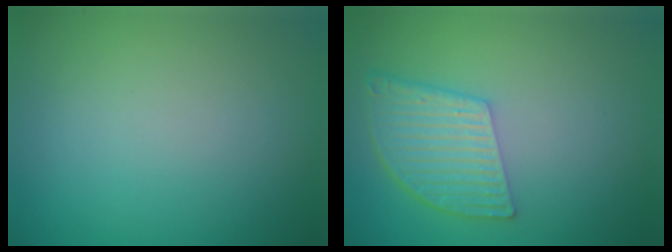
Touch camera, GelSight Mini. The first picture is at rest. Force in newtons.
{"total": 5.3, "press": 4.0, "slide": 3.5}